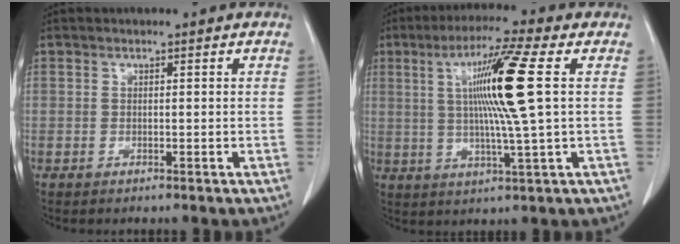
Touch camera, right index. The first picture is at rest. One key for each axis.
{"total": 12.5, "fx": 2.4, "fy": -1.4, "fz": 12.1, "tx": -0.221, "ty": 0.003, "tz": 0.042}